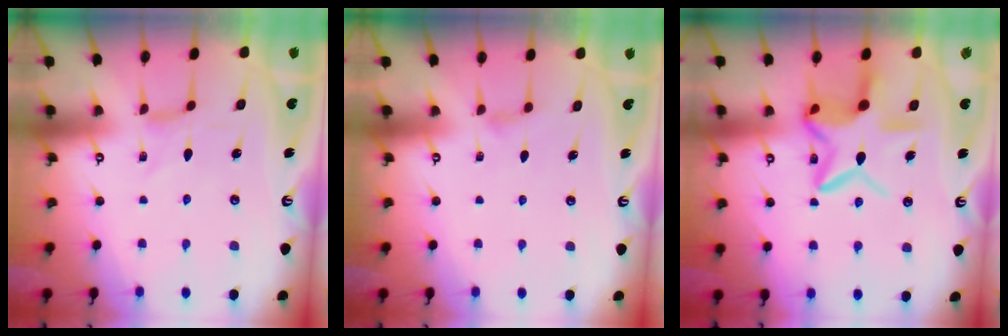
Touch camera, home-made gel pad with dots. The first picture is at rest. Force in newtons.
{"total": 3.8, "press": 3.8, "slide": 0.5}
{"total": 13.5, "press": 13.5, "slide": 1.2}